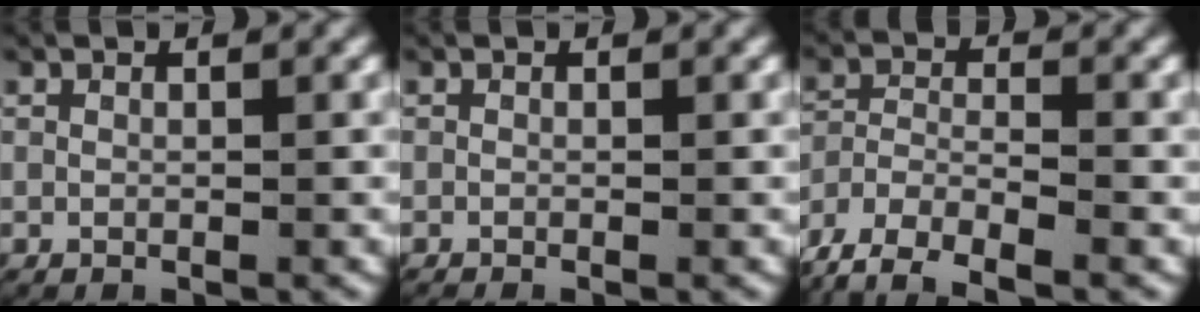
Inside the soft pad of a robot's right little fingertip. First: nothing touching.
{"total": 0.8, "force": [-0.7, 0.2, 0.2], "torque": [-0.005, -0.004, -0.011]}
{"total": 7.3, "force": [-4.7, 4.4, 3.4], "torque": [-0.074, -0.025, -0.072]}